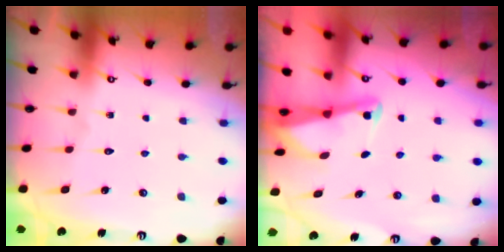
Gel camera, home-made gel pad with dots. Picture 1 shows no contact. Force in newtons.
{"total": 2.2, "press": 2.2, "slide": 0.3}